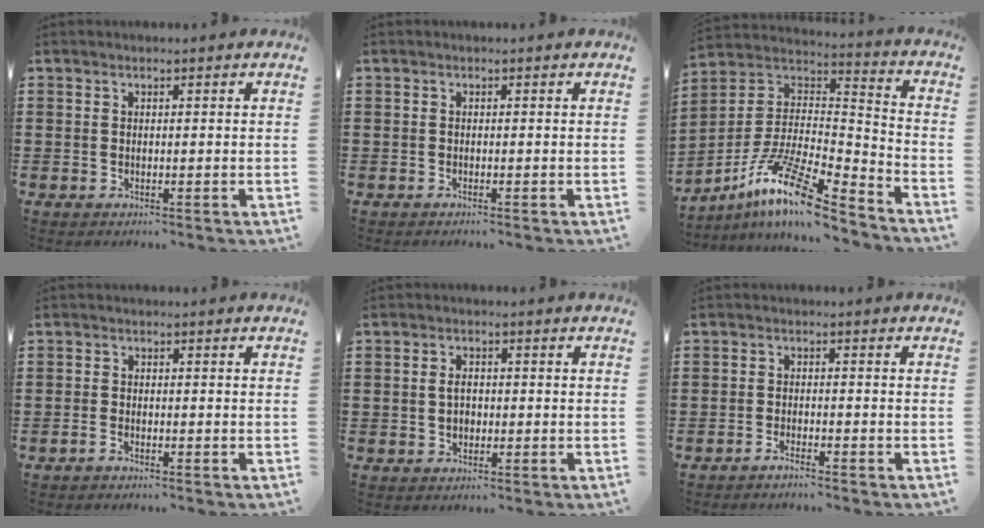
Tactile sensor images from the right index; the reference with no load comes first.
{"total": 0.6, "force": [-0.6, -0.2, 0.1], "torque": [-0.003, -0.005, -0.011]}
{"total": 14.2, "force": [-10.5, 2.4, 9.2], "torque": [-0.175, 0.017, -0.201]}
{"total": 1.2, "force": [-1.1, 0.0, 0.3], "torque": [-0.009, -0.004, -0.022]}
{"total": 2.4, "force": [-0.2, 1.5, 1.8], "torque": [-0.038, 0.002, -0.003]}
{"total": 1.8, "force": [-1.8, -0.3, 0.3], "torque": [-0.008, 0.000, -0.034]}